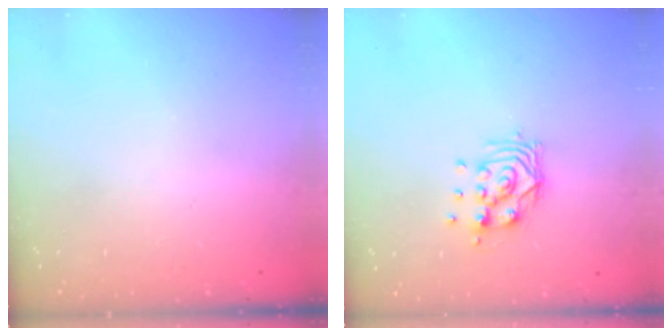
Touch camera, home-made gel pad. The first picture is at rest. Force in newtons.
{"total": 9.3, "press": 9.3, "slide": 0.9}